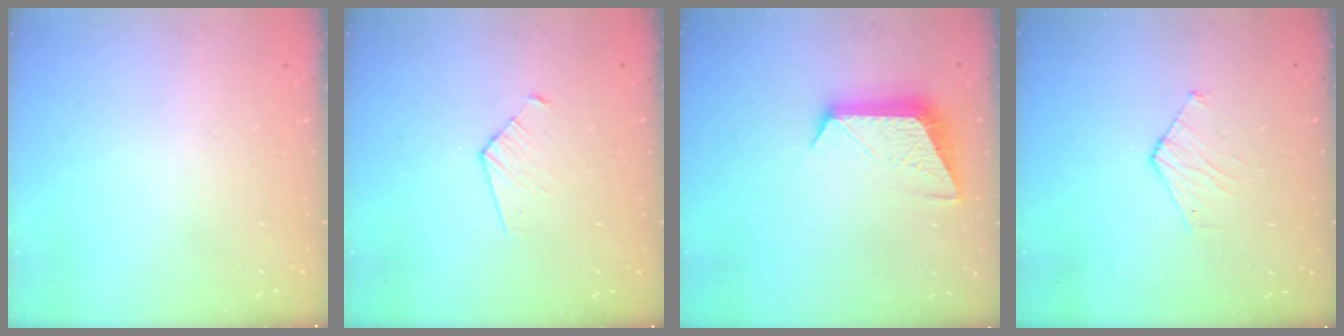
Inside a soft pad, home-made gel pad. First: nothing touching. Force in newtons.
{"total": 4.3, "press": 4.3, "slide": 0.3}
{"total": 10.4, "press": 10.4, "slide": 0.3}
{"total": 4.2, "press": 4.2, "slide": 0.4}